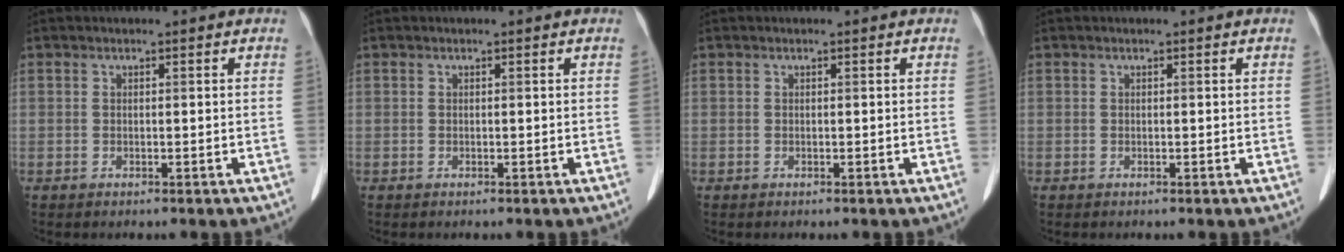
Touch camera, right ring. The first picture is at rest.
{"total": 0.0}
{"total": 0.0}
{"total": 0.0}